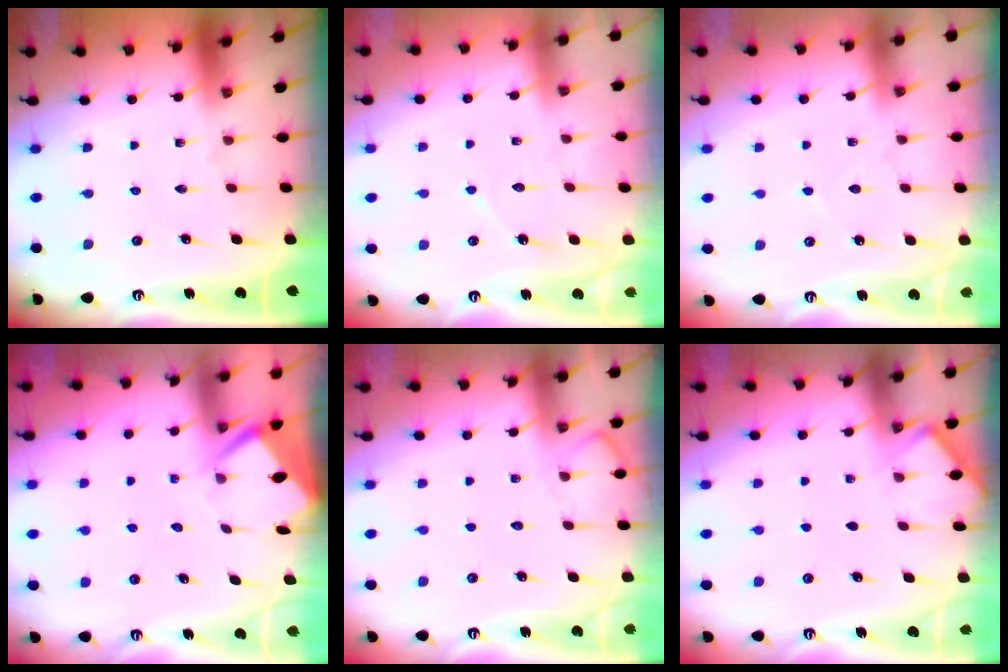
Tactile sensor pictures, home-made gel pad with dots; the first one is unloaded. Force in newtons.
{"total": 4.1, "press": 4.1, "slide": 0.3}
{"total": 3.5, "press": 3.4, "slide": 0.5}
{"total": 3.4, "press": 3.4, "slide": 0.3}
{"total": 5.5, "press": 5.5, "slide": 0.6}
{"total": 4.4, "press": 4.3, "slide": 0.5}